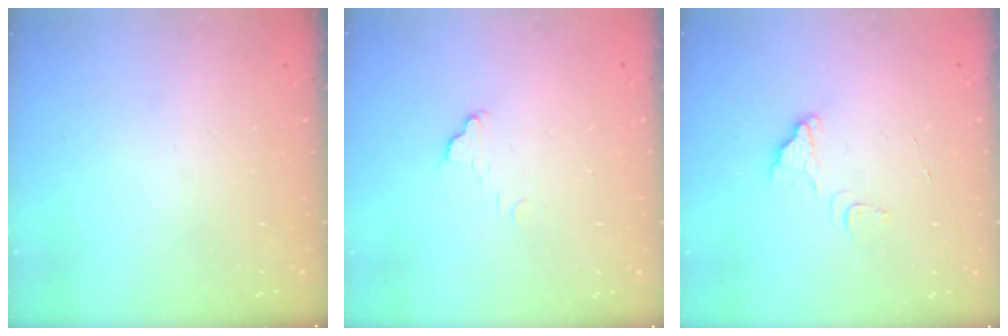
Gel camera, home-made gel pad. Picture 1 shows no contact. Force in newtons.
{"total": 5.0, "press": 5.0, "slide": 0.3}
{"total": 5.8, "press": 5.8, "slide": 0.5}